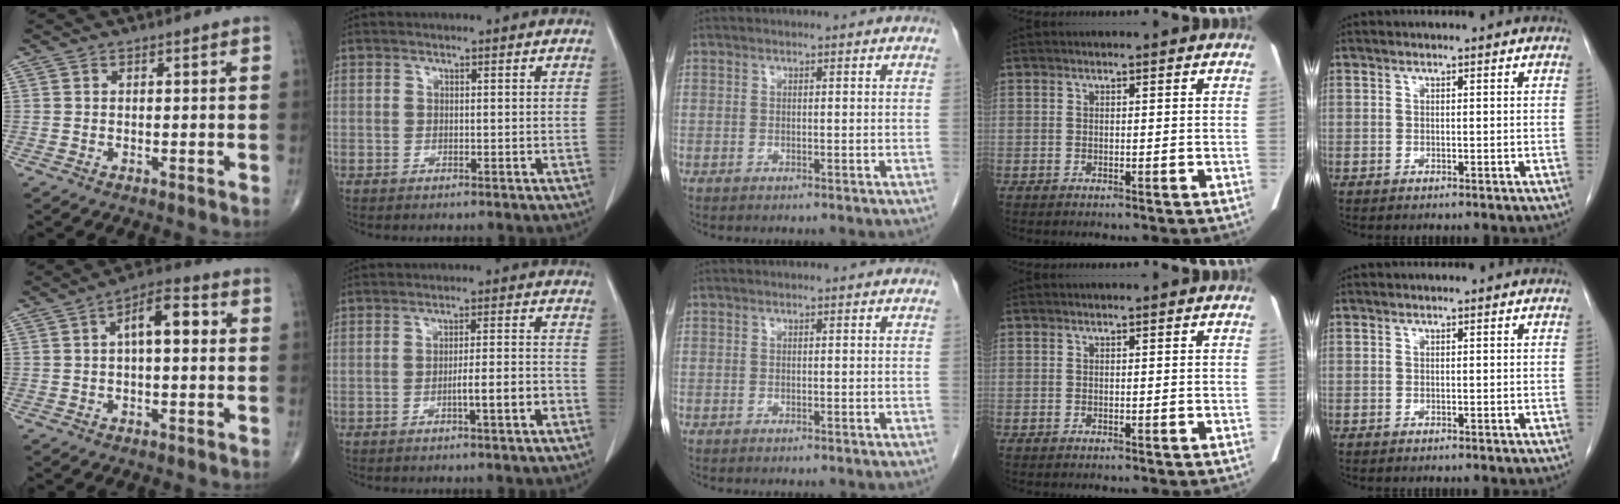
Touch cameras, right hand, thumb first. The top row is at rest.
{"thumb": {"total": 8.7, "force": [1.4, 3.7, 7.7], "torque": [-0.112, 0.025, 0.012]}, "index": {"total": 5.3, "force": [-2.4, 0.0, 4.8], "torque": [-0.069, 0.006, -0.035]}}